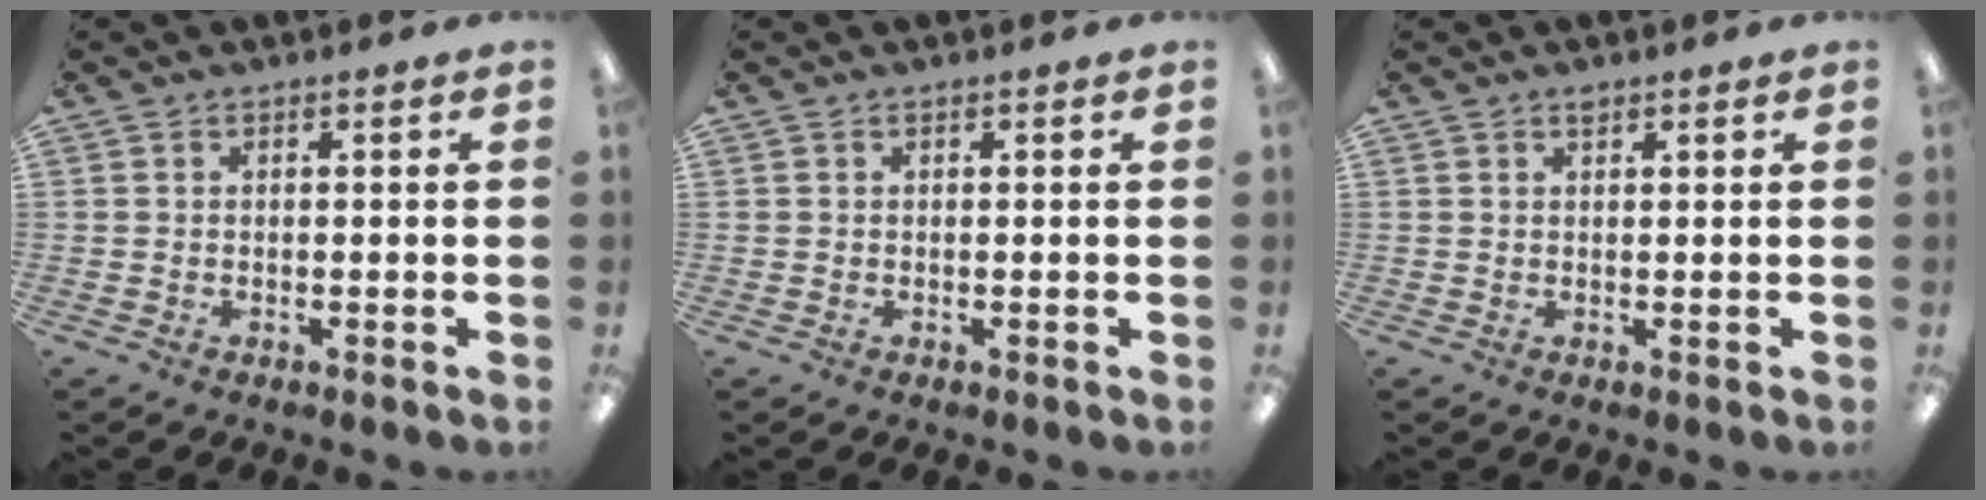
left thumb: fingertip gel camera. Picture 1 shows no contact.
{"total": 0.0}
{"total": 1.2, "force": [1.0, 0.3, 0.5], "torque": [-0.011, 0.001, 0.019]}